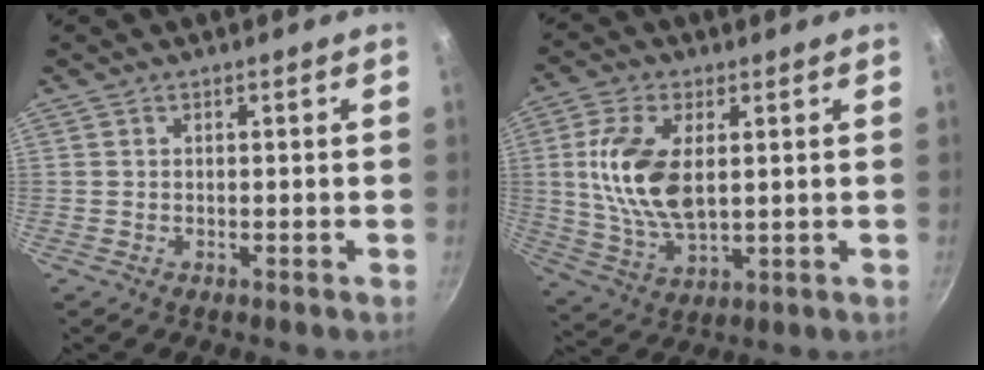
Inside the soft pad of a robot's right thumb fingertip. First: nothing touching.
{"total": 13.7, "force": [2.0, 7.0, 11.6], "torque": [-0.234, -0.011, 0.045]}